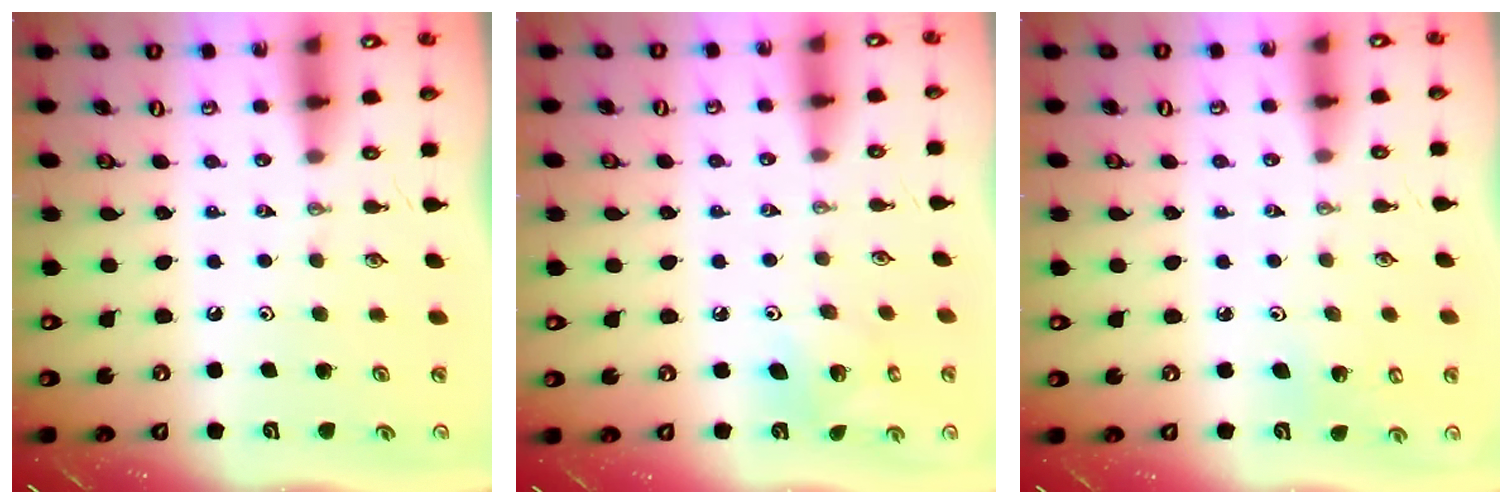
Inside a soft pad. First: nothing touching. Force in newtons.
{"total": 6.3, "press": 6.3, "slide": 0.1}
{"total": 4.4, "press": 4.1, "slide": 1.4}